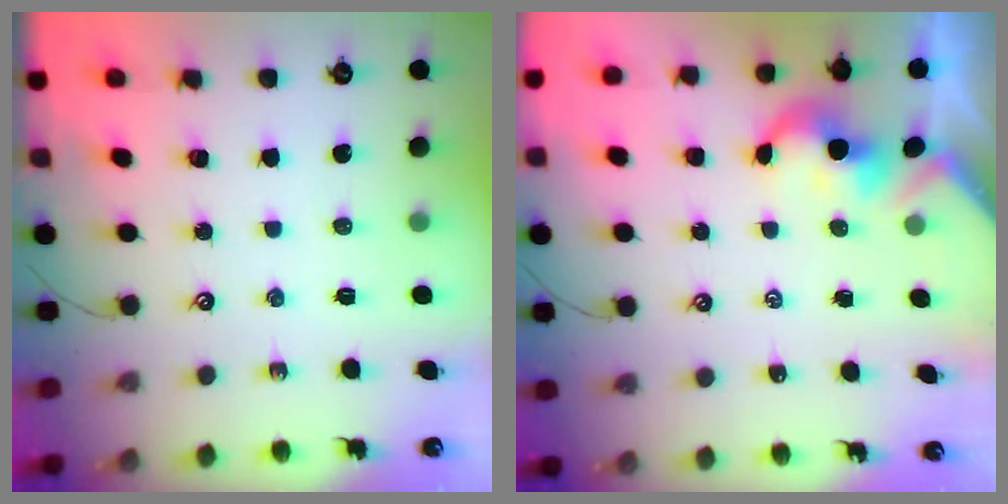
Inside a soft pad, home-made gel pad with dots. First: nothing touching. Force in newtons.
{"total": 2.2, "press": 2.2, "slide": 0.4}